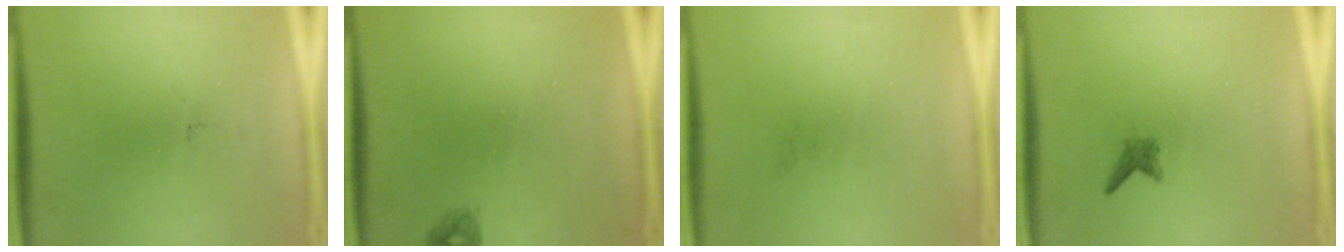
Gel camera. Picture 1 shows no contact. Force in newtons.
{"total": 0.8}
{"total": 0.0}
{"total": 1.2}